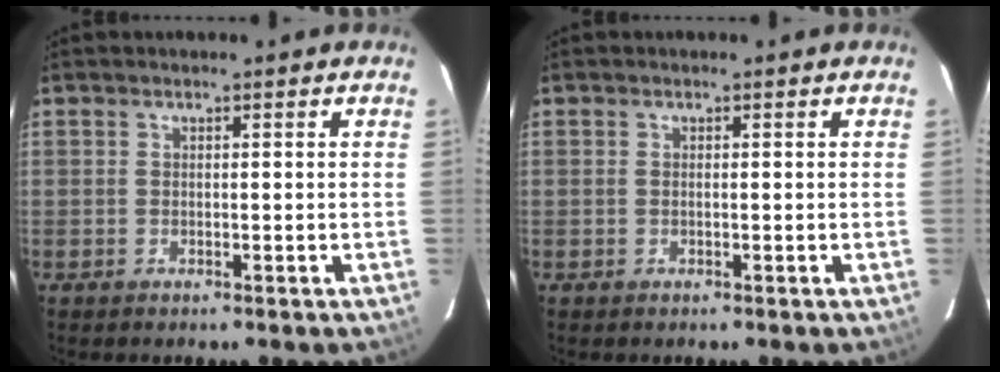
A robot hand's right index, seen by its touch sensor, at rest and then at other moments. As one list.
[{"total": 0.0}]